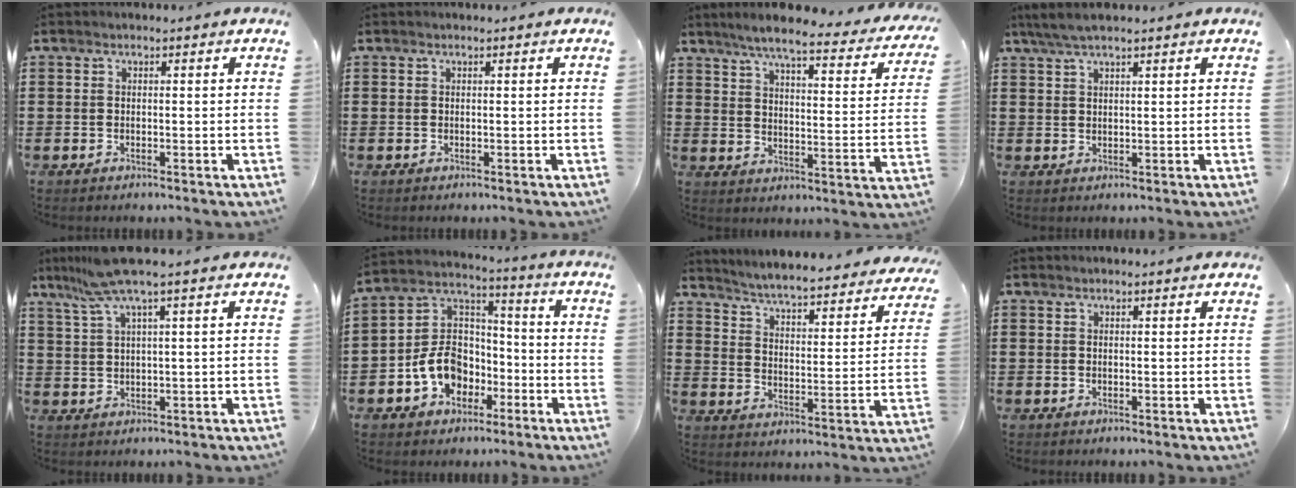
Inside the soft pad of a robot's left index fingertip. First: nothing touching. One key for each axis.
{"total": 0.0}
{"total": 6.8, "fx": 5.7, "fy": 0.3, "fz": 3.7, "tx": -0.086, "ty": -0.034, "tz": 0.093}
{"total": 3.3, "fx": 2.4, "fy": 0.3, "fz": 2.2, "tx": -0.047, "ty": 0.005, "tz": 0.044}
{"total": 6.4, "fx": 3.6, "fy": -0.2, "fz": 5.2, "tx": -0.119, "ty": -0.006, "tz": 0.062}
{"total": 9.2, "fx": -4.0, "fy": 7.3, "fz": 3.8, "tx": -0.107, "ty": 0.019, "tz": -0.080}
{"total": 4.5, "fx": 4.4, "fy": -0.7, "fz": 1.0, "tx": -0.043, "ty": -0.043, "tz": 0.067}
{"total": 0.0}